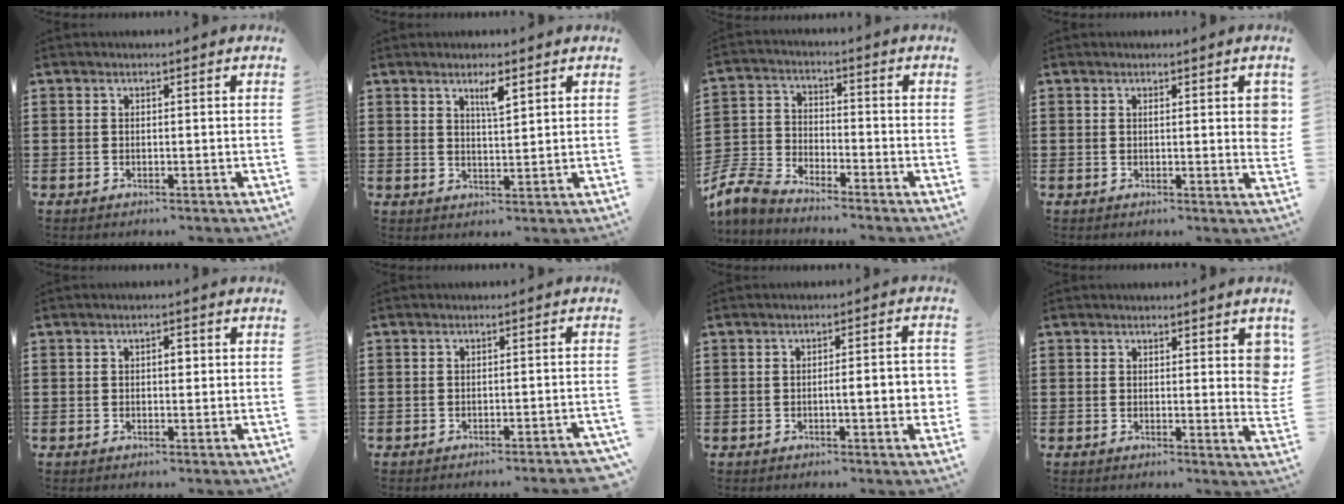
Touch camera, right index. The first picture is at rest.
{"total": 3.3, "force": [2.1, 0.7, 2.5], "torque": [-0.046, 0.001, 0.032]}
{"total": 6.3, "force": [-6.0, 1.2, 1.6], "torque": [-0.066, -0.004, -0.129]}
{"total": 2.4, "force": [0.6, 0.3, 2.3], "torque": [-0.030, -0.005, 0.006]}
{"total": 1.6, "force": [0.2, 0.7, 1.4], "torque": [-0.028, 0.006, 0.001]}
{"total": 1.7, "force": [-1.5, -0.2, 0.6], "torque": [-0.011, 0.000, -0.030]}
{"total": 5.3, "force": [-0.8, 0.6, 5.2], "torque": [-0.068, -0.007, -0.017]}
{"total": 3.0, "force": [1.5, 1.0, 2.4], "torque": [-0.026, -0.005, 0.023]}